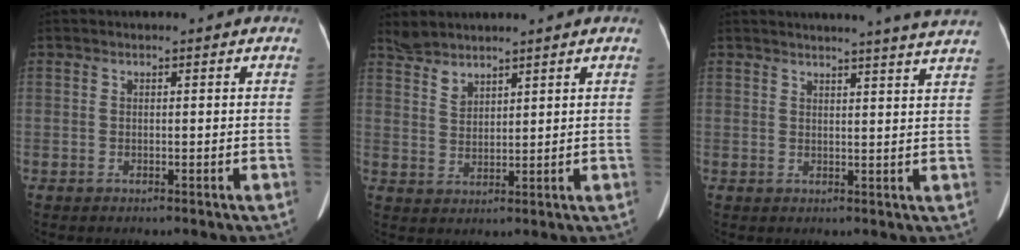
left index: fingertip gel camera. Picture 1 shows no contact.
{"total": 3.8, "force": [3.6, 0.9, 0.9], "torque": [-0.023, 0.007, 0.080]}
{"total": 11.3, "force": [10.6, -1.7, 3.7], "torque": [-0.044, -0.047, 0.107]}